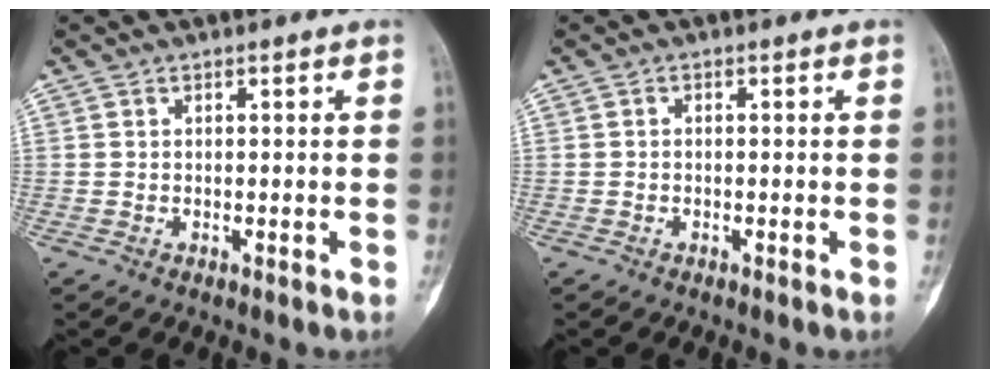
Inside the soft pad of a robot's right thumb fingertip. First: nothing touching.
{"total": 0.0}